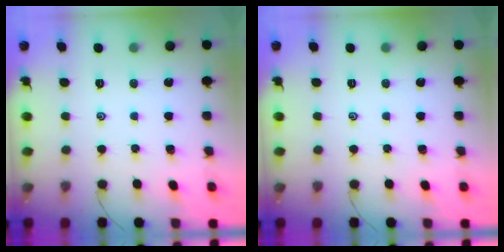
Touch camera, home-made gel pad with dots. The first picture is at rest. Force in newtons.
{"total": 0.0}